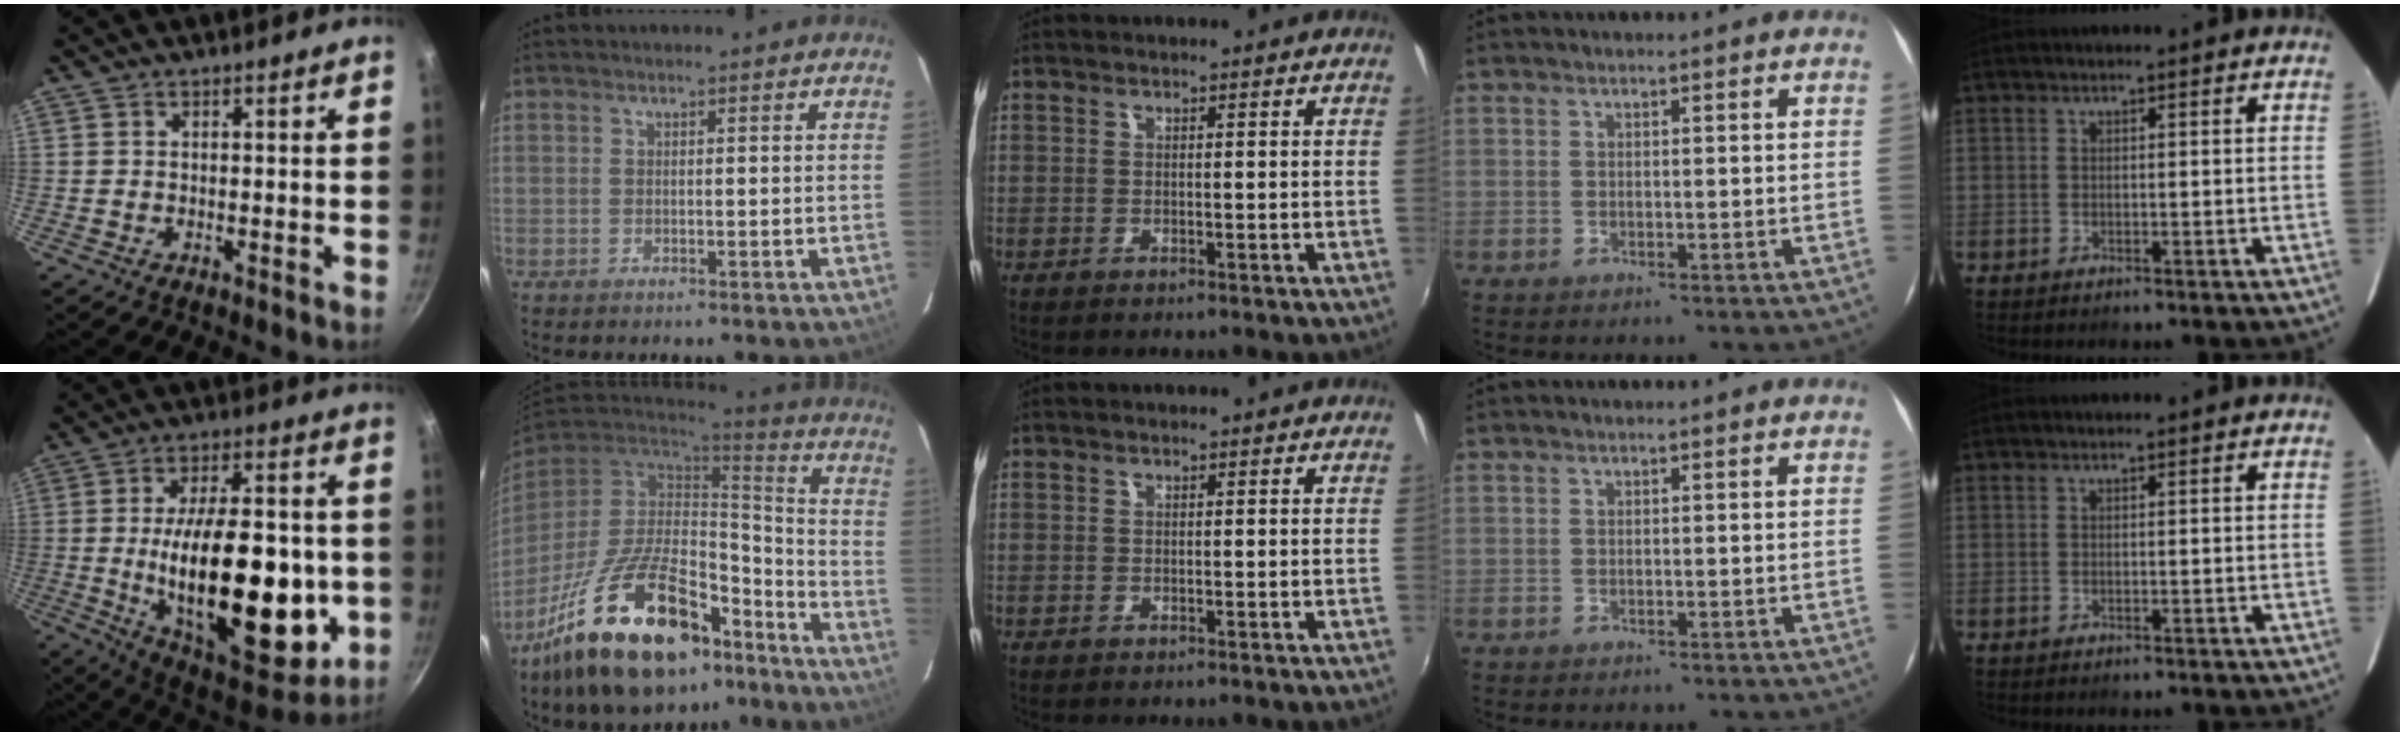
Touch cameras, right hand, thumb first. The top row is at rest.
{"thumb": {"total": 29.8, "force": [-3.7, 14.3, 25.9], "torque": [-0.366, 0.003, -0.041]}, "index": {"total": 28.3, "force": [-17.3, 13.4, 18.0], "torque": [-0.344, -0.005, -0.262]}}